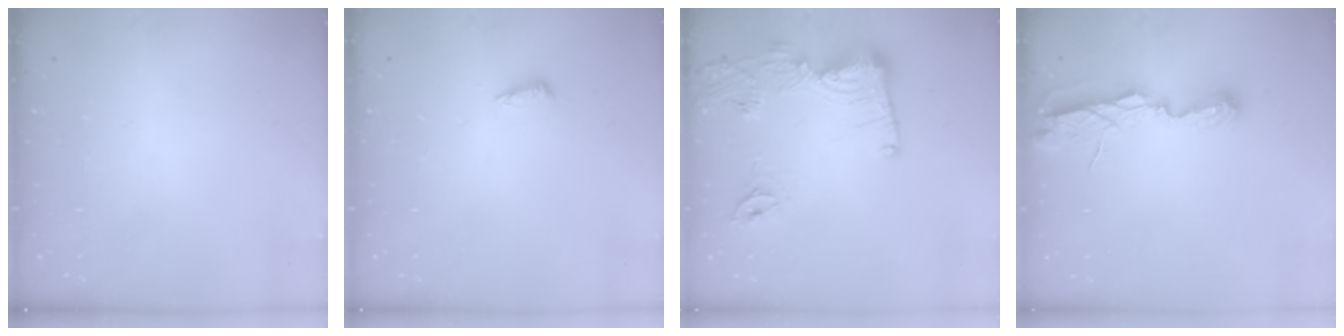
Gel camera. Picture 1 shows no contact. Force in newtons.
{"total": 5.6, "press": 5.5, "slide": 1.0}
{"total": 14.3, "press": 14.2, "slide": 1.4}
{"total": 6.6, "press": 6.6, "slide": 0.2}